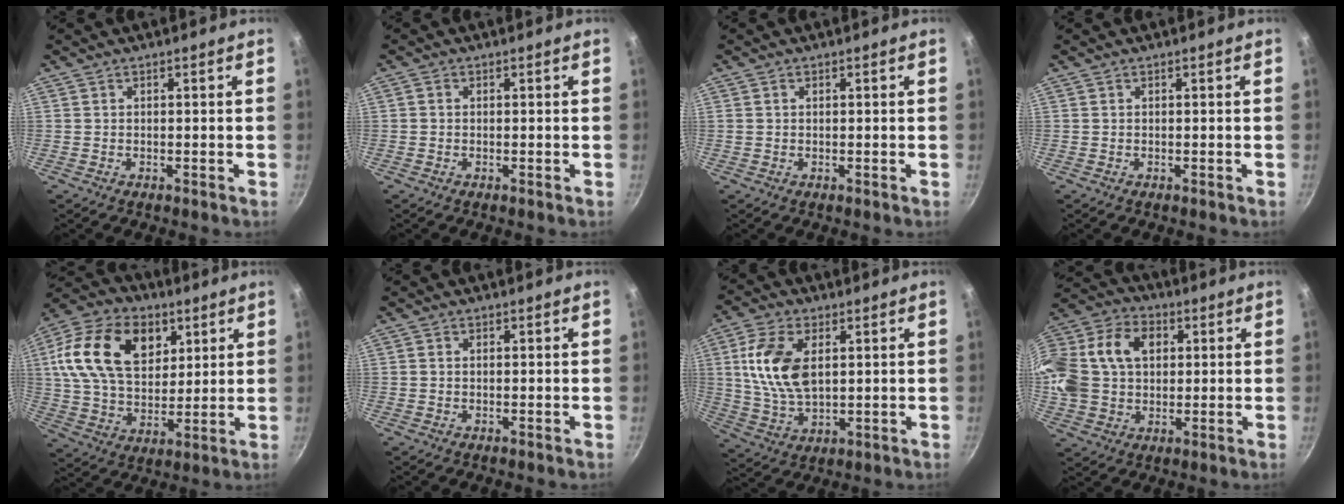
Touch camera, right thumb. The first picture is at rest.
{"total": 0.6, "force": [0.0, 0.5, 0.3], "torque": [-0.005, 0.003, -0.001]}
{"total": 0.7, "force": [0.3, 0.5, 0.3], "torque": [-0.005, 0.003, 0.004]}
{"total": 0.0}
{"total": 20.6, "force": [7.1, 13.9, 13.6], "torque": [-0.226, -0.008, 0.117]}
{"total": 0.8, "force": [0.1, 0.6, 0.5], "torque": [-0.008, 0.004, 0.001]}
{"total": 13.1, "force": [2.9, 7.5, 10.3], "torque": [-0.193, -0.010, 0.058]}
{"total": 22.8, "force": [4.8, 17.0, 14.4], "torque": [-0.298, 0.036, 0.077]}